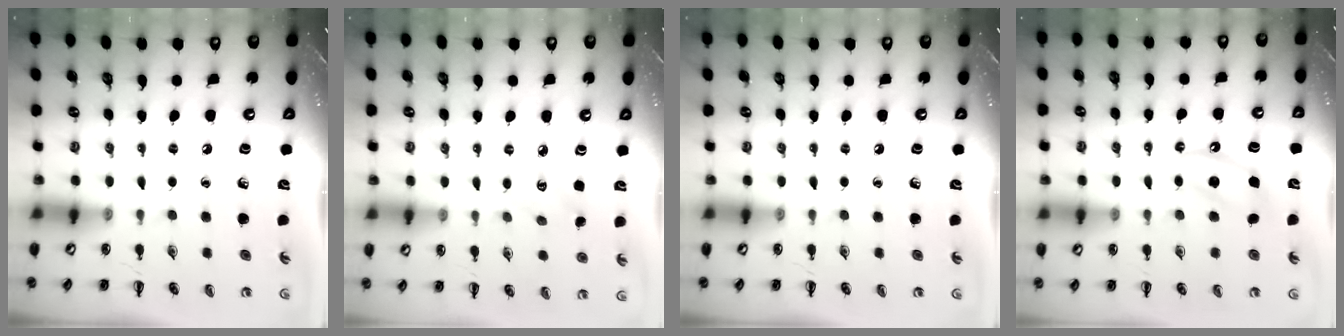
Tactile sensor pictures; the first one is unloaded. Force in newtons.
{"total": 3.3, "press": 3.2, "slide": 0.9}
{"total": 0.0}
{"total": 5.6, "press": 5.4, "slide": 1.5}